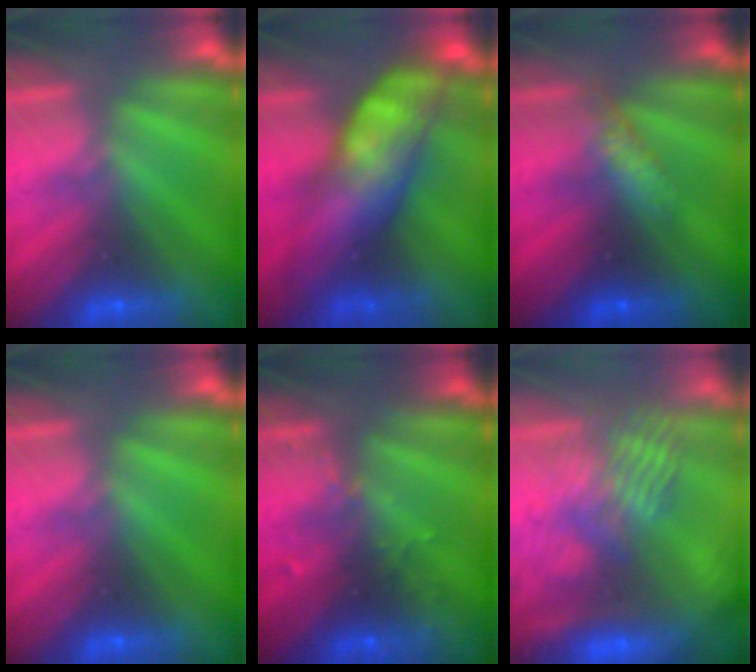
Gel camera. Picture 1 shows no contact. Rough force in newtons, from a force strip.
{"total": 8.6}
{"total": 3.1}
{"total": 0.0}
{"total": 2.9}
{"total": 8.5}